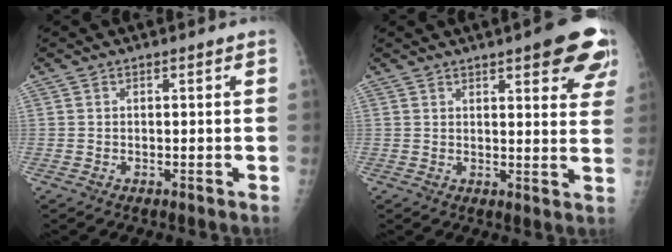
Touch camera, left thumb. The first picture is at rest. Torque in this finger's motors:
{"motor_torque": [1.54, 1.55, 1.04, -0.44, 0.04]}